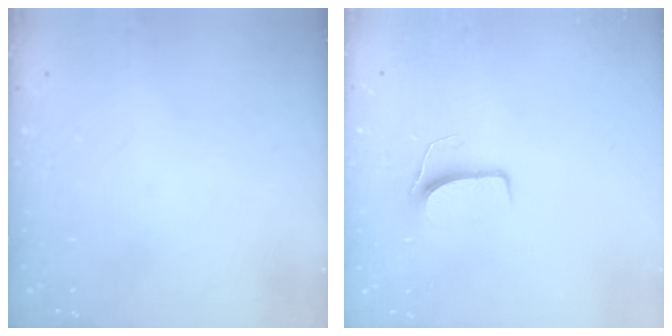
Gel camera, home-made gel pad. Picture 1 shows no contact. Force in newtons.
{"total": 6.6, "press": 6.6, "slide": 0.5}